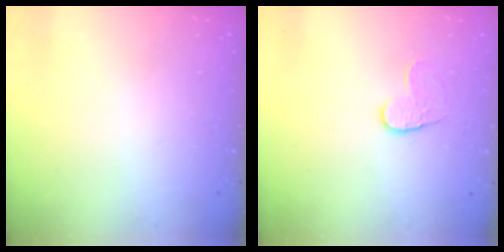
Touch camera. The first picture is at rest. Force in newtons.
{"total": 4.3, "press": 4.3, "slide": 0.4}